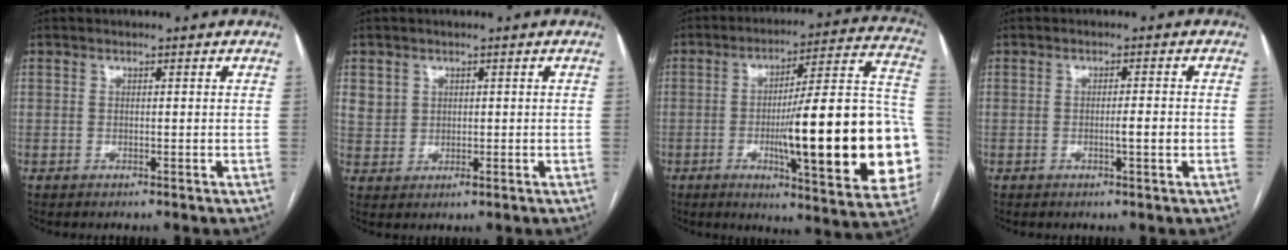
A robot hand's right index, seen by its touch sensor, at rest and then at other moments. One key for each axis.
{"total": 3.3, "fx": 1.3, "fy": 2.9, "fz": 0.6, "tx": -0.011, "ty": 0.002, "tz": 0.029}
{"total": 27.1, "fx": -5.3, "fy": 3.4, "fz": 26.4, "tx": -0.287, "ty": 0.010, "tz": -0.071}
{"total": 2.3, "fx": -0.6, "fy": 0.0, "fz": 2.2, "tx": -0.036, "ty": -0.002, "tz": -0.011}